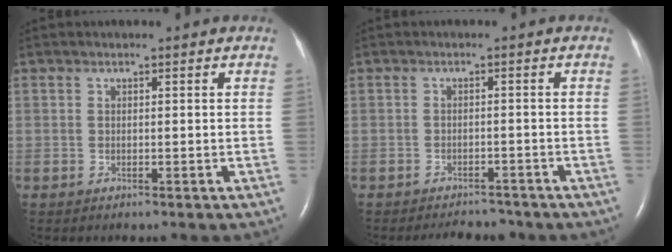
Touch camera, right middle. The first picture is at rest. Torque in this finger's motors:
{"motor_torque": [0.37, -0.35, 0.10, 0.02]}